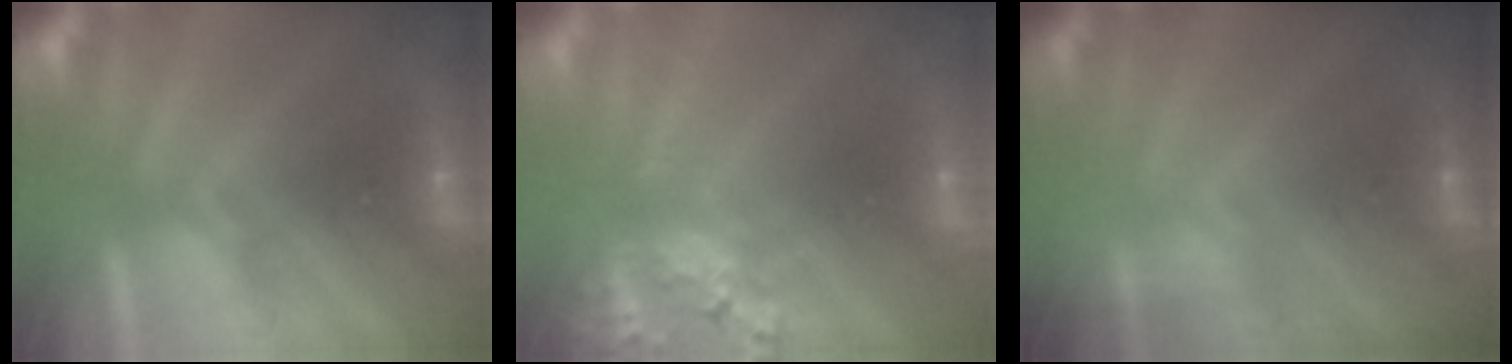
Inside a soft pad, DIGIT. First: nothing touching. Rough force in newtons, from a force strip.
{"total": 2.6}
{"total": 1.8}